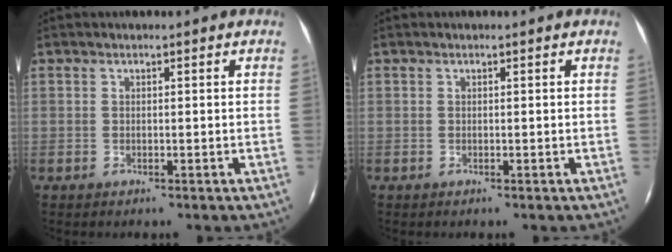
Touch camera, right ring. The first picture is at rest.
{"total": 0.0}